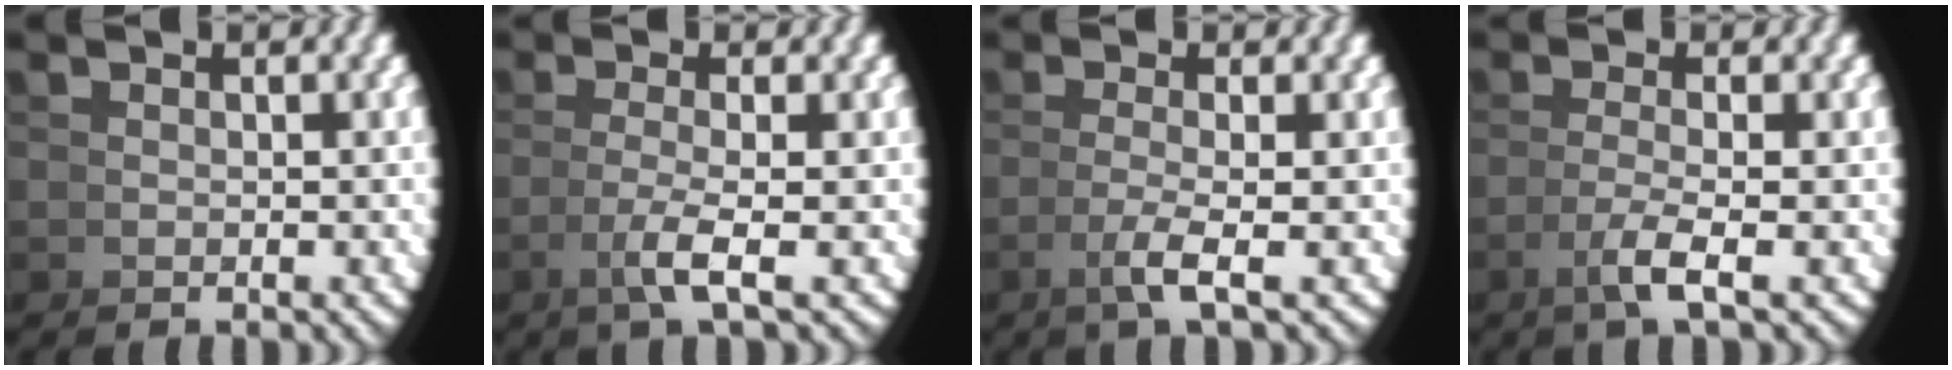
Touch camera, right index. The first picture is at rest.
{"total": 2.9, "force": [-0.5, -0.6, 2.8], "torque": [-0.055, -0.005, -0.003]}
{"total": 2.6, "force": [-0.5, -0.7, 2.4], "torque": [-0.049, -0.006, -0.005]}
{"total": 2.8, "force": [-0.8, -0.6, 2.6], "torque": [-0.052, -0.005, -0.008]}